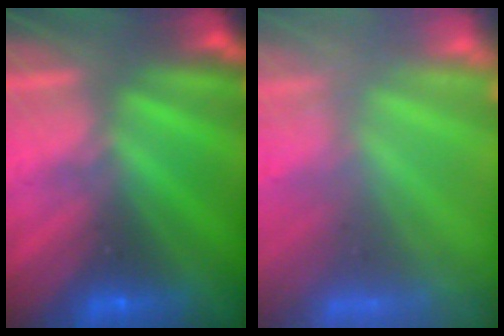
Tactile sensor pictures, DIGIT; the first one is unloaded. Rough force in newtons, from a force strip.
{"total": 7.2}